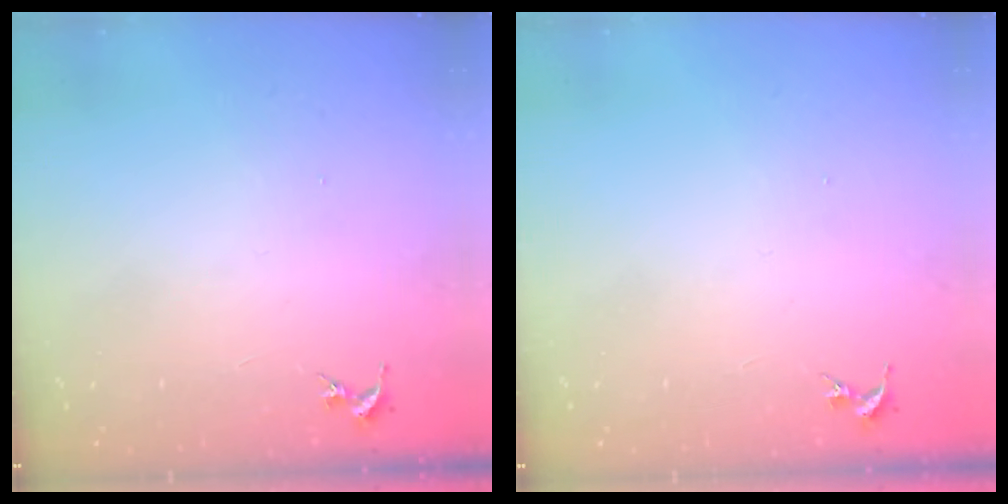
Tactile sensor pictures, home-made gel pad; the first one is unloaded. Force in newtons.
{"total": 0.0}